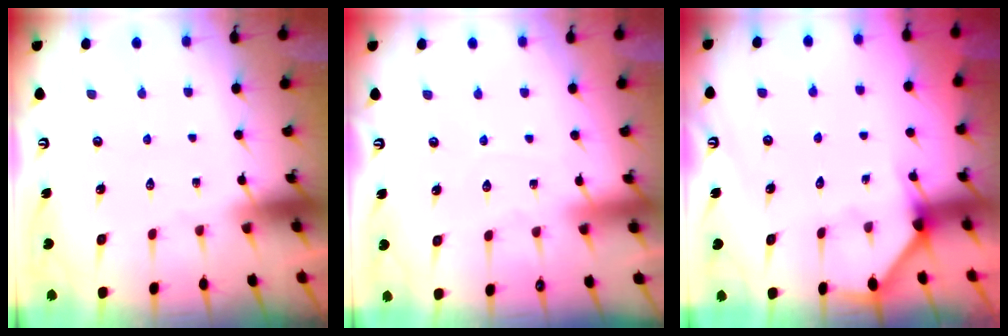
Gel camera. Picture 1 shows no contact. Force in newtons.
{"total": 2.4, "press": 2.4, "slide": 0.2}
{"total": 1.8, "press": 1.8, "slide": 0.1}